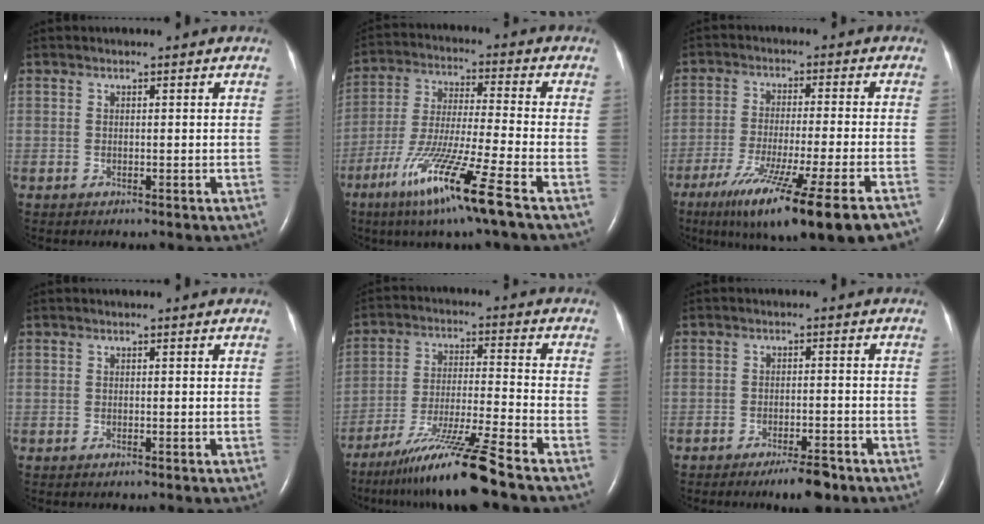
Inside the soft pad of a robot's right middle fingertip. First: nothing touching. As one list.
[{"total": 14.2, "force": [-8.0, -1.1, 11.7], "torque": [-0.240, -0.043, -0.151]}, {"total": 19.0, "force": [-12.7, -0.3, 14.1], "torque": [-0.188, -0.059, -0.198]}, {"total": 0.0}, {"total": 13.0, "force": [-10.2, -2.4, 7.8], "torque": [-0.140, -0.031, -0.180]}, {"total": 5.0, "force": [-3.7, 1.1, 3.2], "torque": [-0.050, -0.003, -0.055]}]